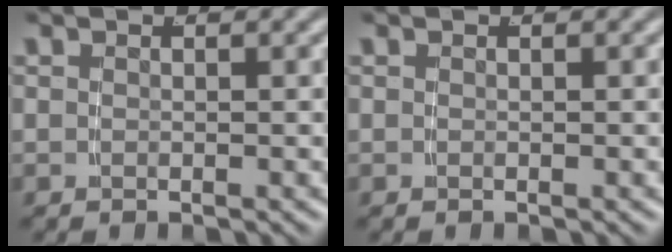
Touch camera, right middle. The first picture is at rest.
{"total": 0.0}